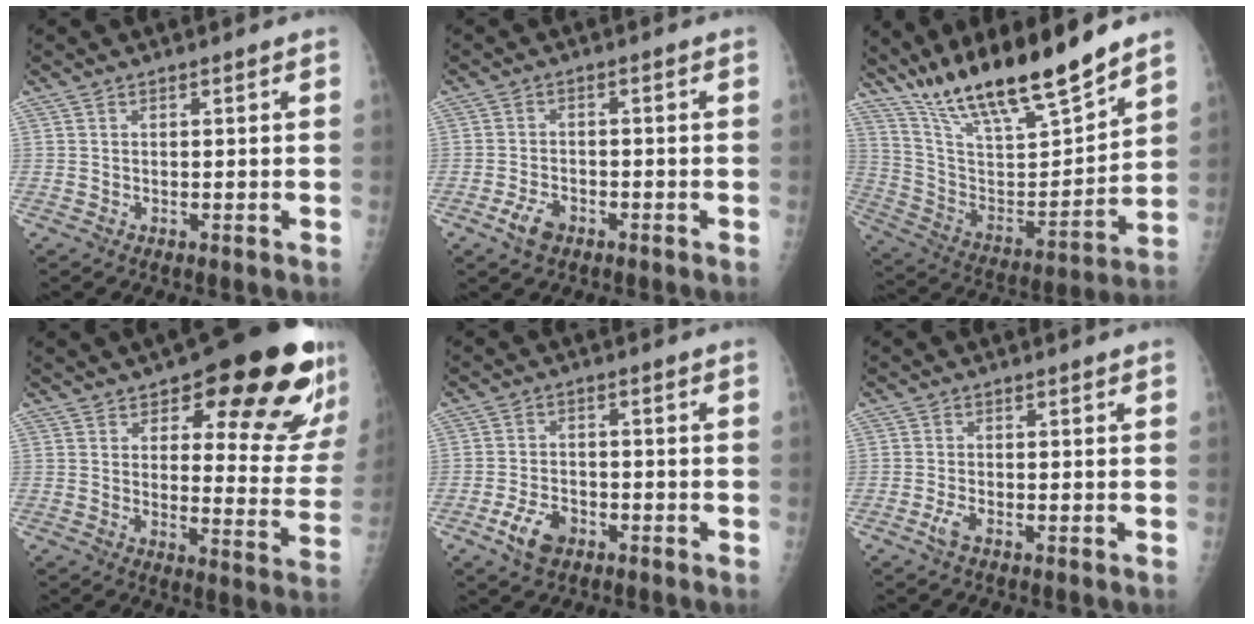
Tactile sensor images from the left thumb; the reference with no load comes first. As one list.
[{"total": 3.9, "force": [-2.3, 2.3, 2.2], "torque": [-0.040, 0.009, -0.039]}, {"total": 21.6, "force": [17.3, 3.8, 12.4], "torque": [-0.194, -0.082, 0.313]}, {"total": 22.1, "force": [12.7, 7.6, 16.5], "torque": [-0.169, -0.058, 0.162]}, {"total": 5.8, "force": [-3.1, 3.5, 3.4], "torque": [-0.060, 0.014, -0.054]}, {"total": 1.8, "force": [-1.0, 0.6, 1.4], "torque": [-0.035, 0.000, -0.022]}]